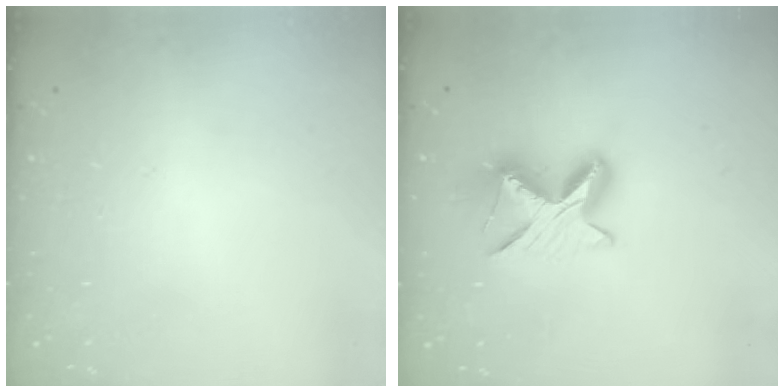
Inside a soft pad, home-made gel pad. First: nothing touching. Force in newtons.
{"total": 8.9, "press": 8.8, "slide": 1.0}